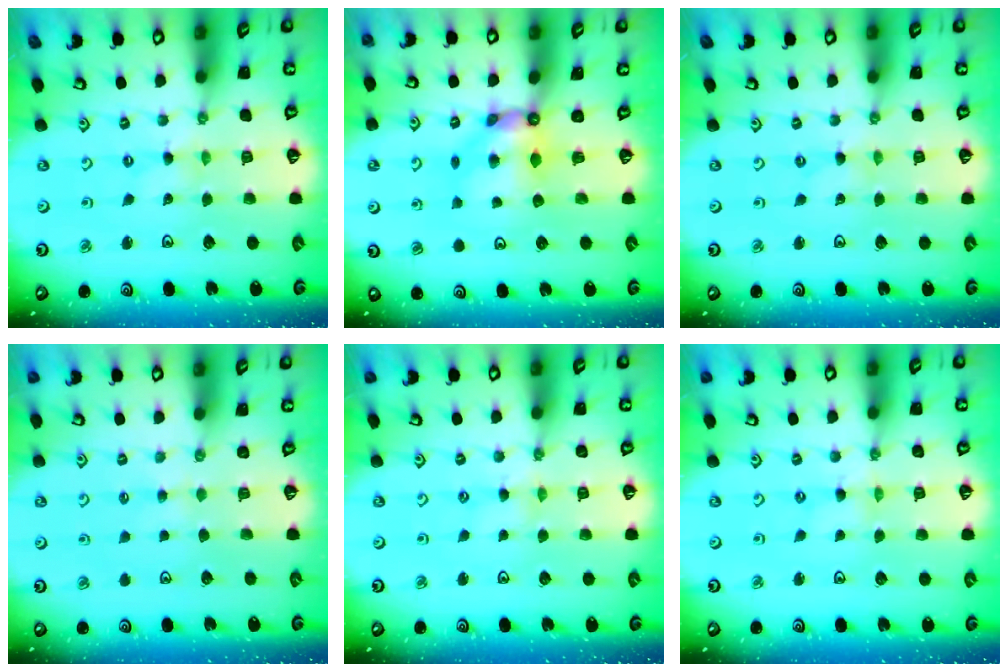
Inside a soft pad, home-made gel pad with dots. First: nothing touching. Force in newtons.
{"total": 6.2, "press": 6.2, "slide": 0.6}
{"total": 0.0}
{"total": 1.5, "press": 1.5, "slide": 0.4}
{"total": 2.1, "press": 2.1, "slide": 0.4}
{"total": 0.0}